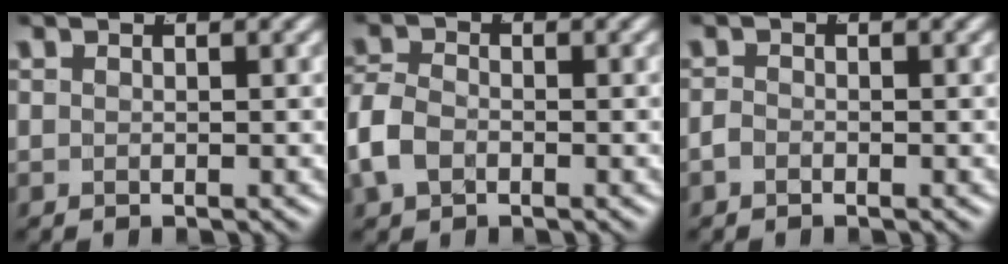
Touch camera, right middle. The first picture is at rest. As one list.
[{"total": 3.1, "force": [-0.9, 2.4, 1.7], "torque": [-0.057, -0.013, -0.008]}, {"total": 0.8, "force": [-0.7, 0.1, 0.3], "torque": [-0.012, -0.009, -0.010]}]